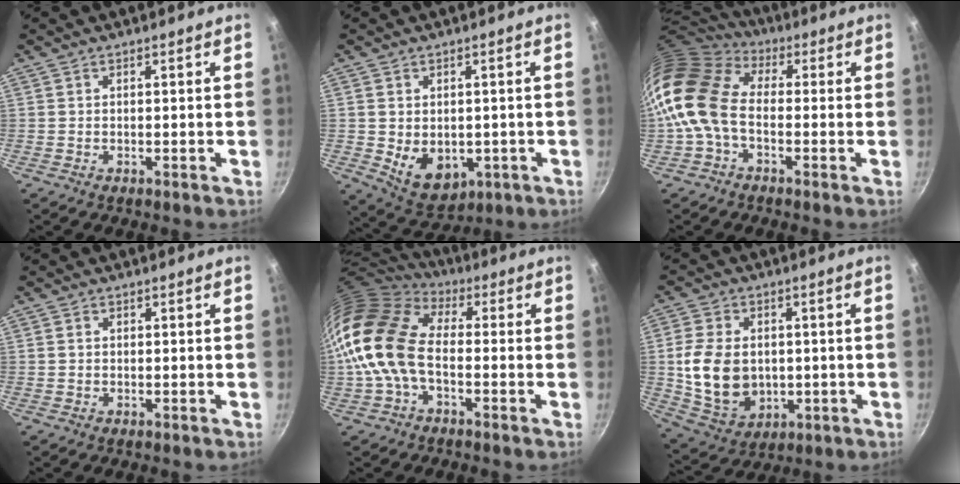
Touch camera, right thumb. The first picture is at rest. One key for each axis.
{"total": 8.7, "fx": -0.8, "fy": 6.4, "fz": 5.8, "tx": -0.069, "ty": -0.012, "tz": 0.012}
{"total": 13.8, "fx": -1.7, "fy": 9.4, "fz": 10.0, "tx": -0.176, "ty": 0.032, "tz": -0.055}
{"total": 1.0, "fx": 0.2, "fy": 0.9, "fz": 0.5, "tx": -0.006, "ty": 0.004, "tz": 0.002}
{"total": 14.9, "fx": -1.6, "fy": 9.4, "fz": 11.4, "tx": -0.201, "ty": 0.030, "tz": -0.049}
{"total": 14.1, "fx": 0.2, "fy": 10.6, "fz": 9.3, "tx": -0.156, "ty": -0.008, "tz": 0.019}